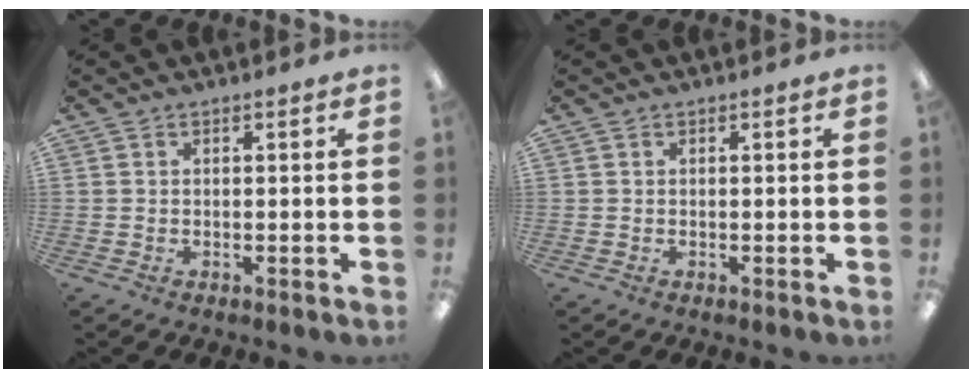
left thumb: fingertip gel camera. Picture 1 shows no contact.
{"total": 0.0}